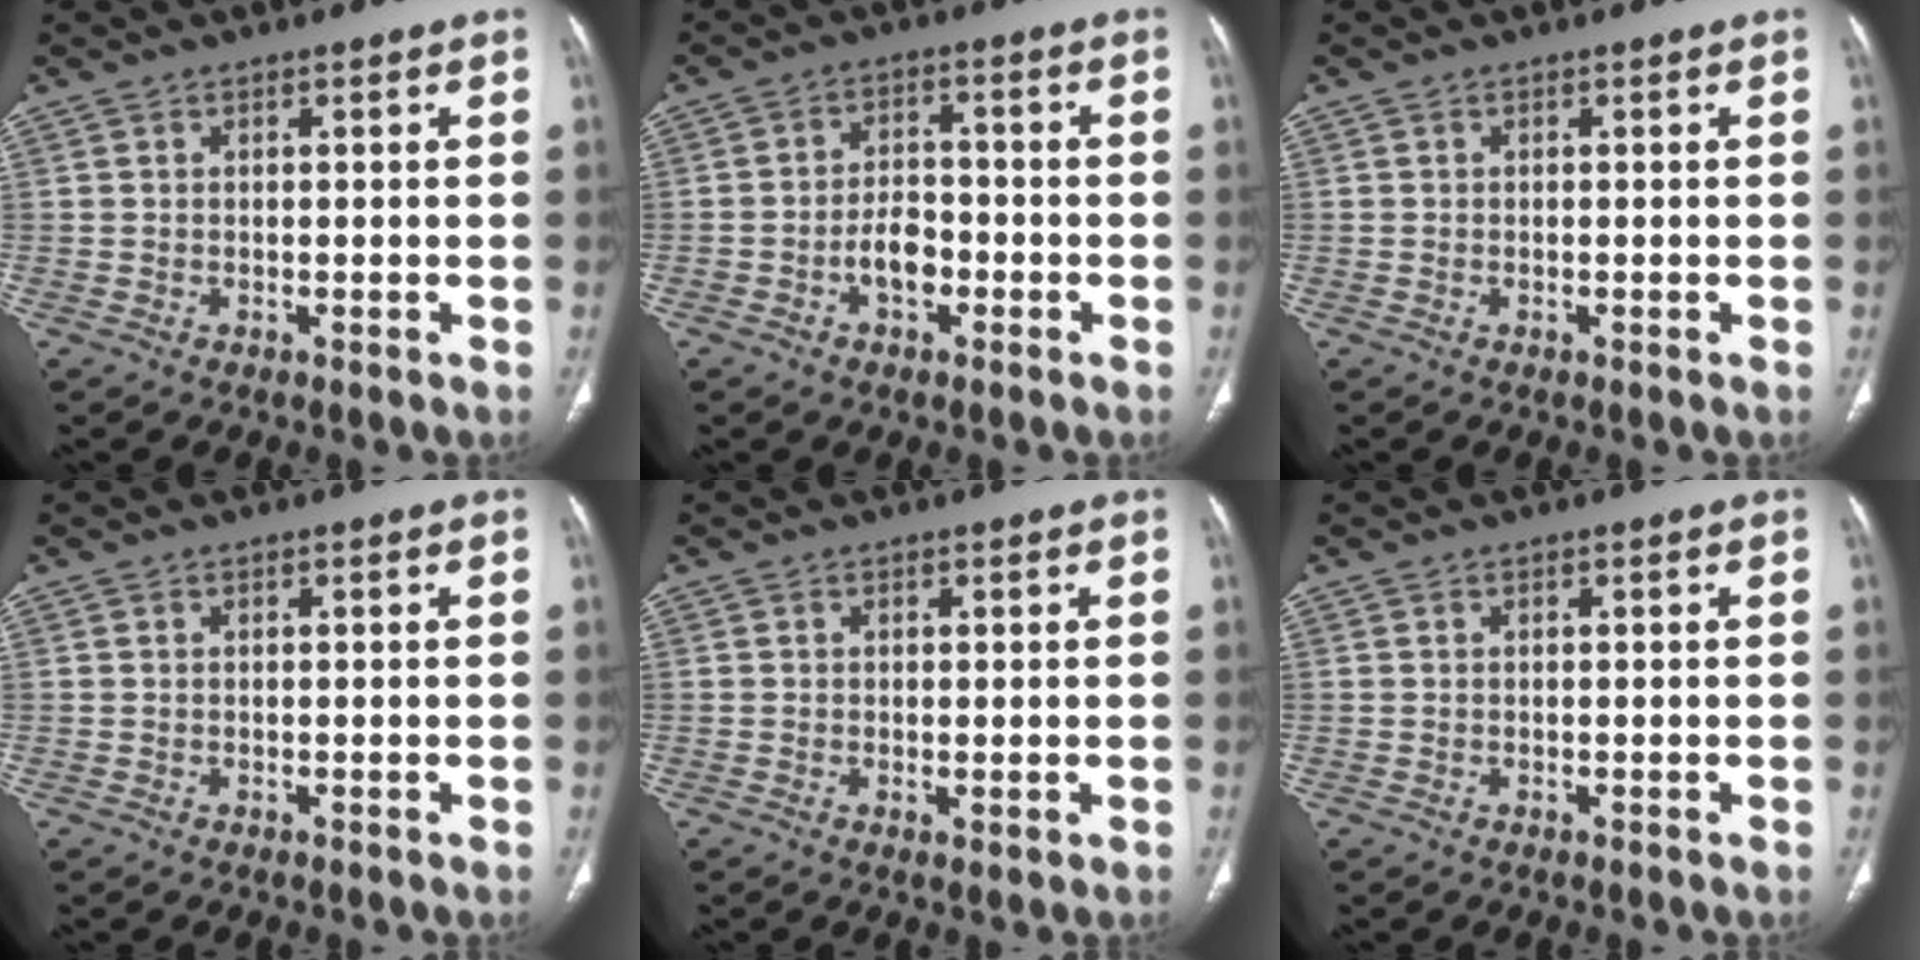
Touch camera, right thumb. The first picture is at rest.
{"total": 5.3, "force": [-2.1, 3.4, 3.5], "torque": [-0.044, 0.024, -0.039]}
{"total": 0.0}
{"total": 0.0}
{"total": 1.2, "force": [0.0, 0.4, 1.1], "torque": [-0.022, -0.008, 0.002]}
{"total": 0.0}